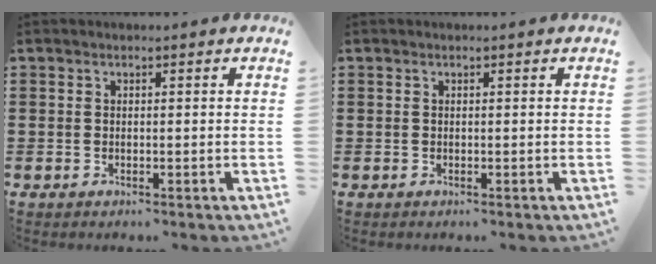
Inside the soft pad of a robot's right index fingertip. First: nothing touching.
{"total": 0.0}